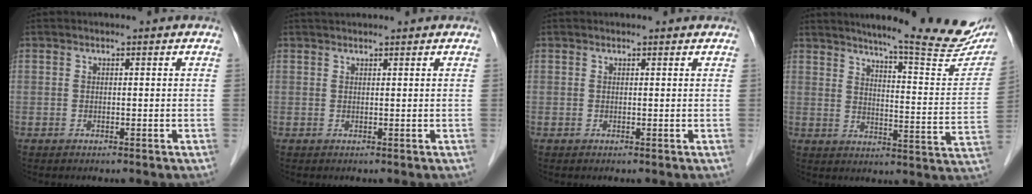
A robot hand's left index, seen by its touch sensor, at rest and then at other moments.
{"total": 2.3, "force": [2.1, 0.2, 0.8], "torque": [-0.008, 0.028, 0.037]}
{"total": 1.4, "force": [1.3, 0.4, 0.3], "torque": [-0.011, 0.011, 0.013]}
{"total": 20.5, "force": [17.3, 1.1, 11.0], "torque": [-0.142, -0.055, 0.210]}